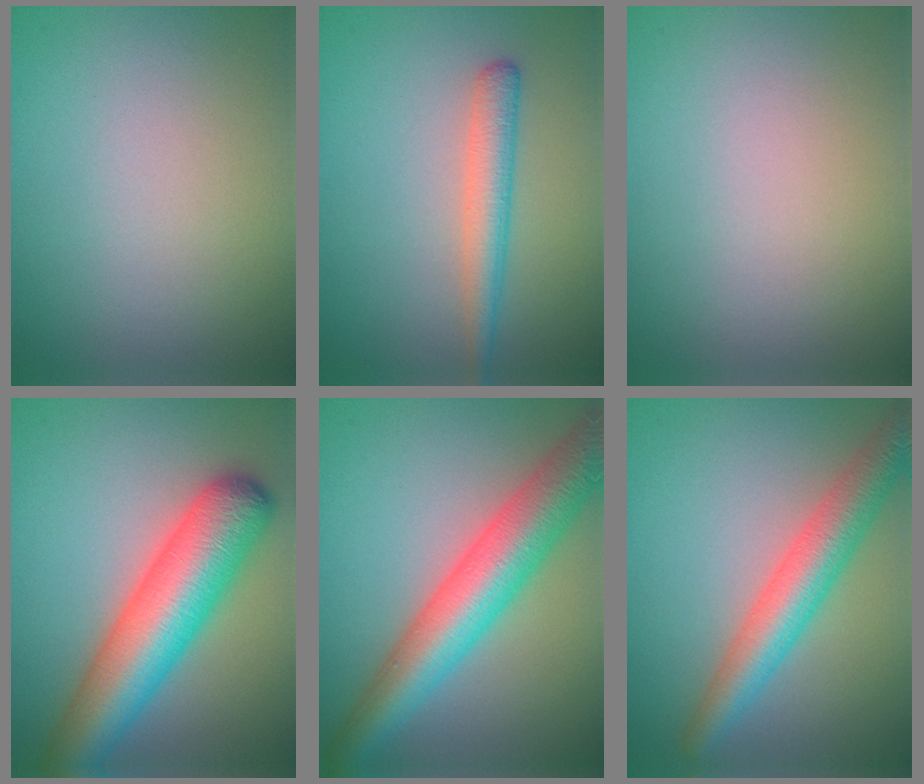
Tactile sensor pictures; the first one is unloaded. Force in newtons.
{"total": 2.8, "press": 2.8, "slide": 0.1}
{"total": 0.0}
{"total": 9.5, "press": 9.5, "slide": 0.4}
{"total": 8.5, "press": 8.5, "slide": 0.3}
{"total": 5.6, "press": 5.6, "slide": 0.1}